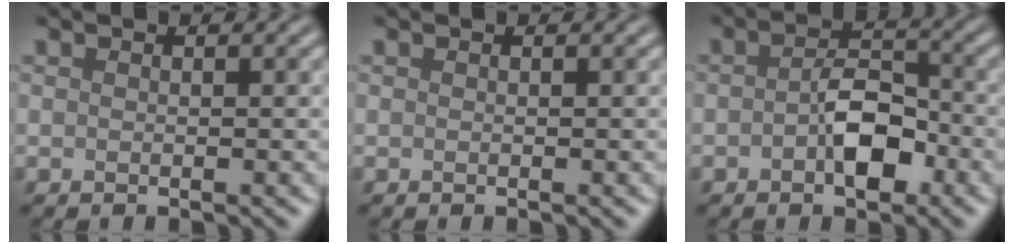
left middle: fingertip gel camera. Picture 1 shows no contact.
{"total": 0.0}
{"total": 4.3, "force": [-1.3, 2.3, 3.4], "torque": [-0.055, 0.009, -0.023]}